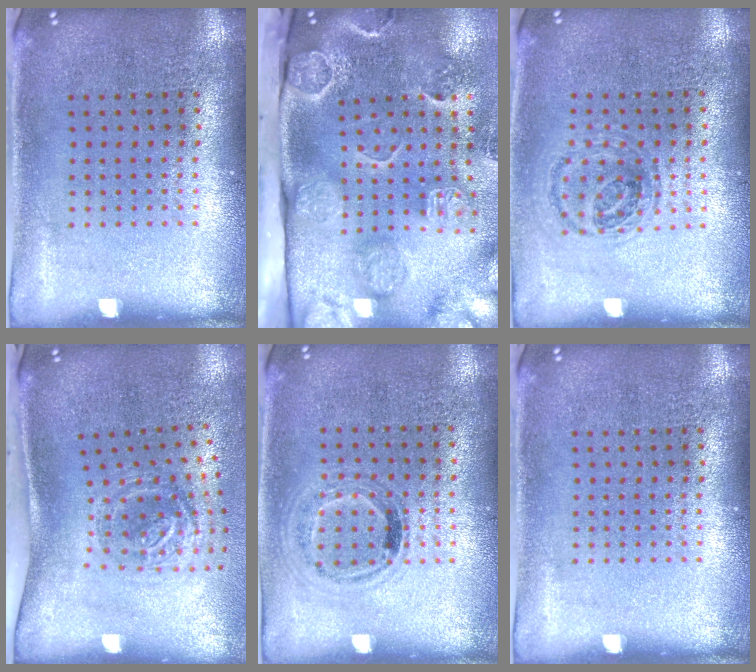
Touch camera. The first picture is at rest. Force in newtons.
{"total": 4.7, "press": 3.3, "slide": 3.3}
{"total": 0.9, "press": 0.9, "slide": 0.3}
{"total": 1.9, "press": 1.3, "slide": 1.5}
{"total": 1.0, "press": 0.8, "slide": 0.6}
{"total": 0.0}